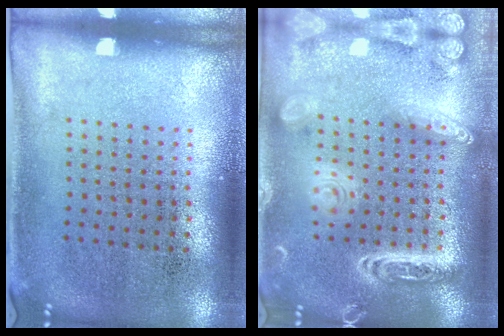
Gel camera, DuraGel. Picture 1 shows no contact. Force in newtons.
{"total": 3.1, "press": 3.1, "slide": 0.2}